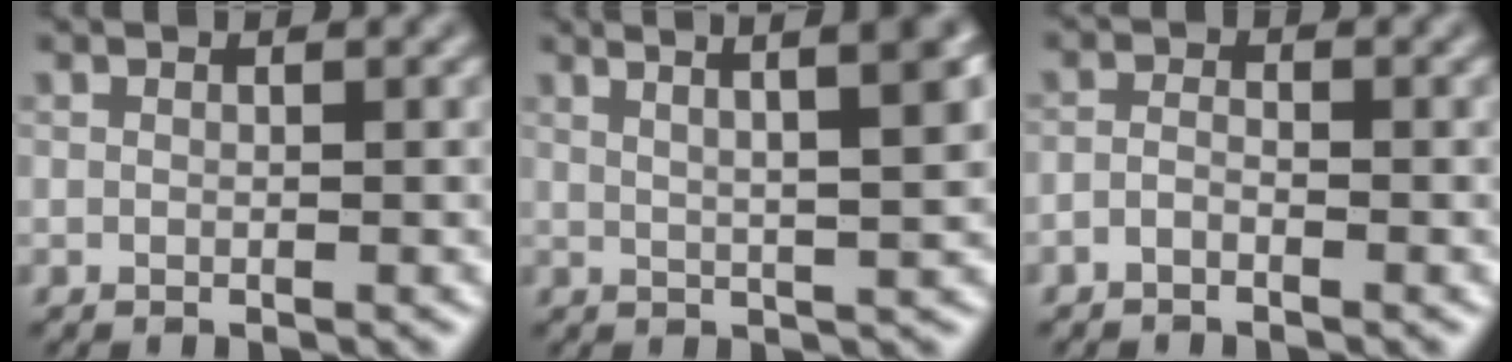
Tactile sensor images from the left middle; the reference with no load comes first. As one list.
[{"total": 7.7, "force": [3.7, 2.2, 6.4], "torque": [-0.052, 0.043, 0.023]}, {"total": 1.4, "force": [-1.3, 0.1, 0.3], "torque": [-0.011, 0.003, -0.021]}]